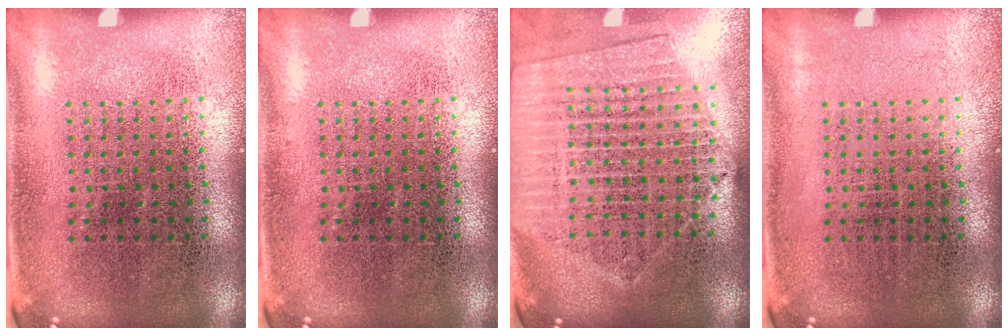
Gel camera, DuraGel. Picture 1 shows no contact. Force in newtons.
{"total": 0.0}
{"total": 1.9, "press": 1.8, "slide": 0.7}
{"total": 0.0}